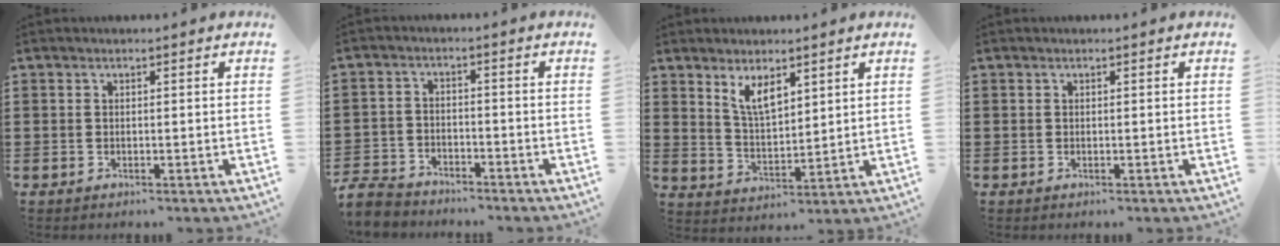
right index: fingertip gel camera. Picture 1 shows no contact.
{"total": 4.2, "force": [-4.0, 1.1, 0.5], "torque": [-0.033, -0.003, -0.089]}
{"total": 5.5, "force": [3.5, 2.2, 3.7], "torque": [-0.081, -0.003, 0.063]}
{"total": 0.0}